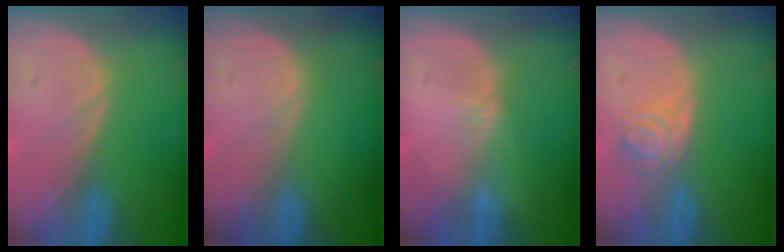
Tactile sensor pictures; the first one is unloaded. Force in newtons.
{"total": 0.0}
{"total": 0.8, "press": 0.8, "slide": 0.4}
{"total": 4.0, "press": 3.5, "slide": 2.0}